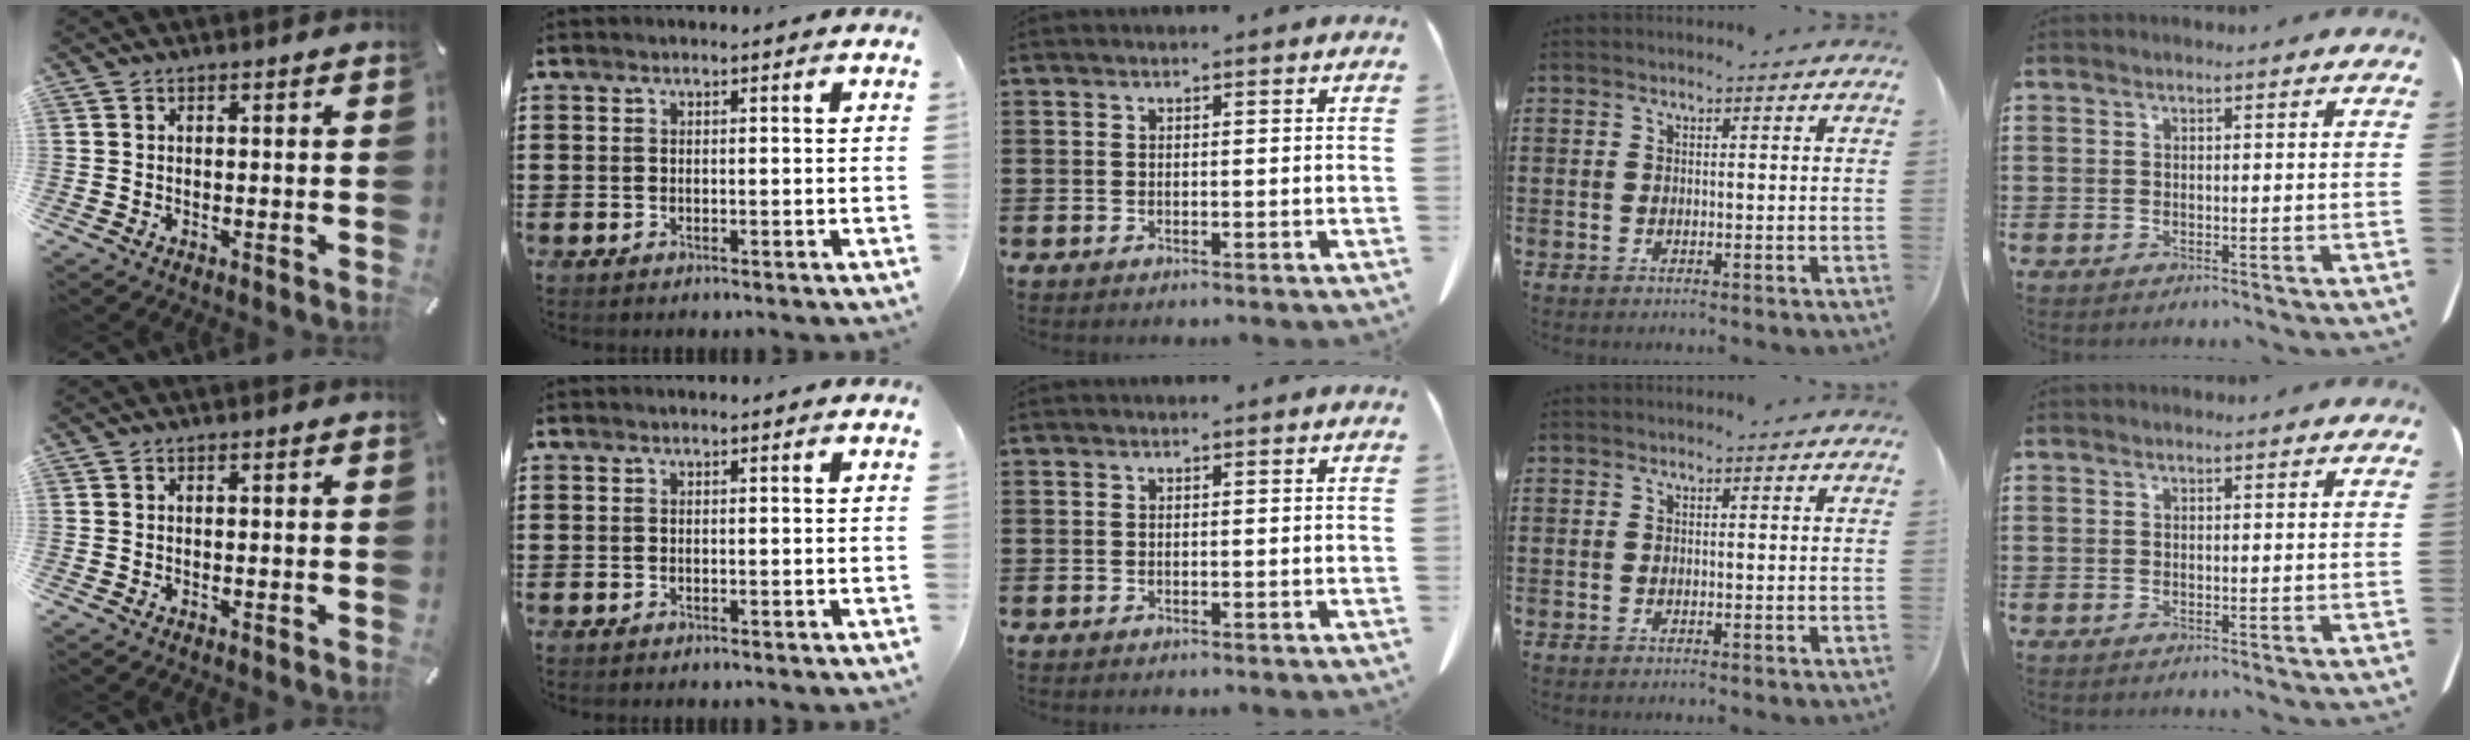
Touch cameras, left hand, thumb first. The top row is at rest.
{}